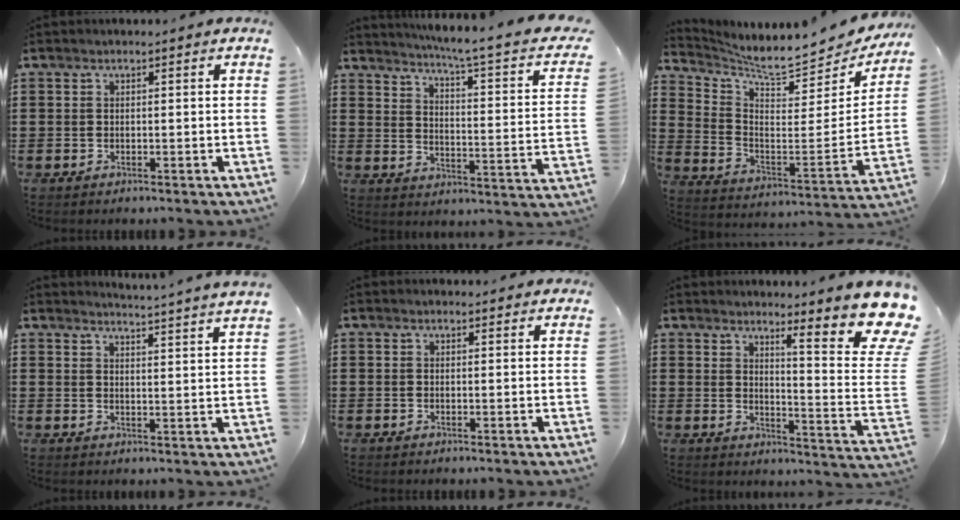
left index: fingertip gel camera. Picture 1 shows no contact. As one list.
[{"total": 5.3, "force": [3.9, -1.0, 3.4], "torque": [-0.077, -0.043, 0.056]}, {"total": 6.7, "force": [6.0, 0.5, 2.9], "torque": [-0.079, -0.060, 0.095]}, {"total": 3.7, "force": [3.5, -1.1, 0.3], "torque": [-0.010, -0.032, 0.057]}, {"total": 0.9, "force": [0.8, 0.5, 0.0], "torque": [-0.003, 0.002, 0.015]}, {"total": 10.7, "force": [7.4, 1.0, 7.7], "torque": [-0.112, -0.068, 0.117]}]